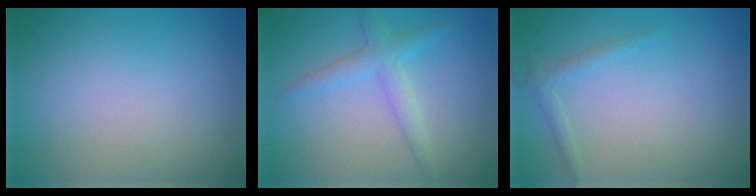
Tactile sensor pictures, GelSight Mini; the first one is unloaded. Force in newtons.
{"total": 2.5, "press": 2.5, "slide": 0.1}
{"total": 1.2, "press": 1.2, "slide": 0.1}